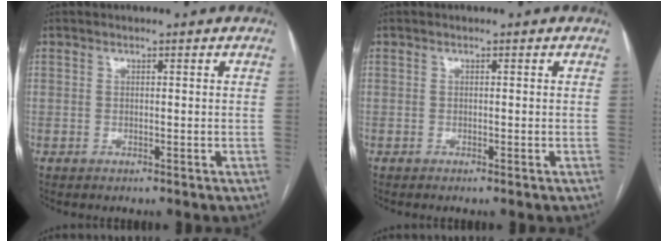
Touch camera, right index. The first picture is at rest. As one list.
[{"total": 0.0}]